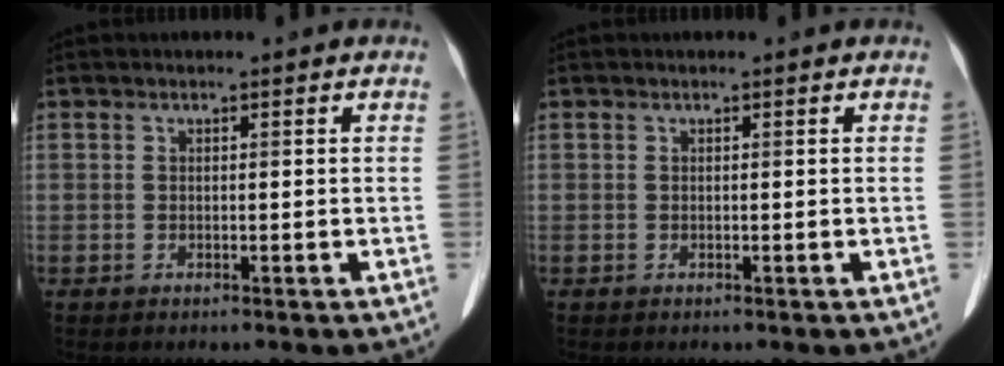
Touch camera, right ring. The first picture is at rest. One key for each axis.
{"total": 0.0}